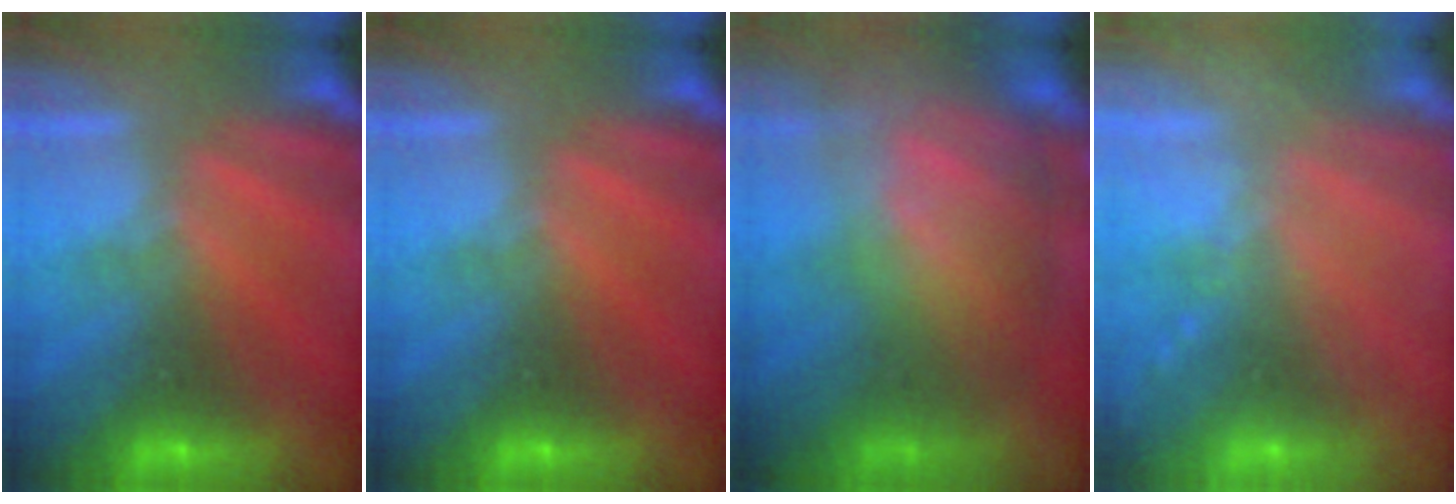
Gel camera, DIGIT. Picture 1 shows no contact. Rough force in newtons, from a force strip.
{"total": 0.0}
{"total": 7.5}
{"total": 2.4}